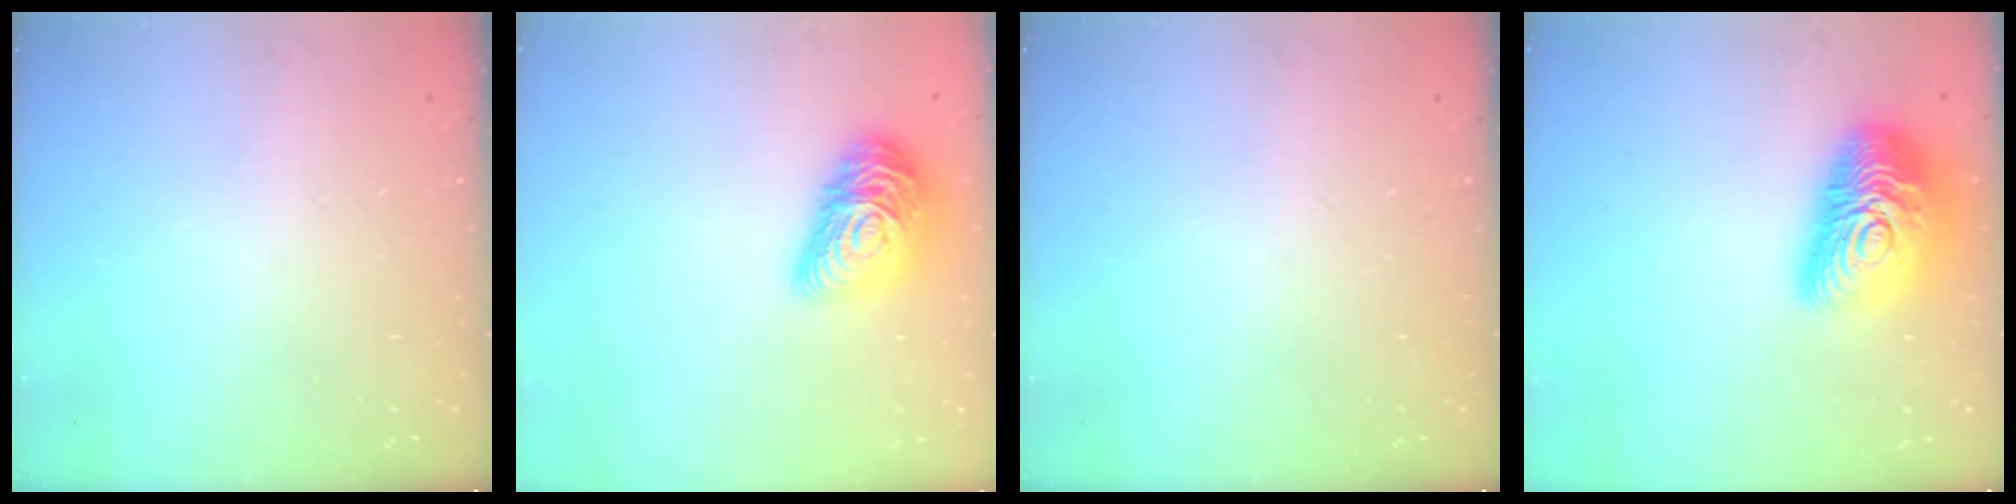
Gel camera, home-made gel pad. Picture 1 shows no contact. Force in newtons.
{"total": 16.6, "press": 16.6, "slide": 0.9}
{"total": 0.0}
{"total": 19.6, "press": 19.5, "slide": 1.0}